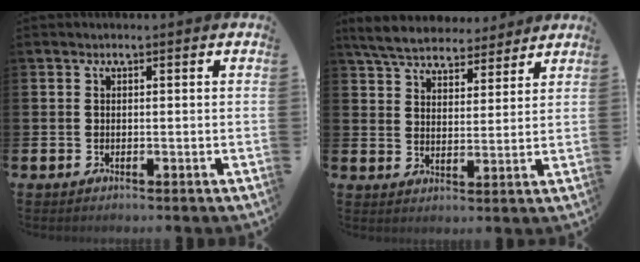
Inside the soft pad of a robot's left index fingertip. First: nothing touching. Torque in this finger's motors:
{"motor_torque": [1.04, -1.10, 0.23, 0.08]}